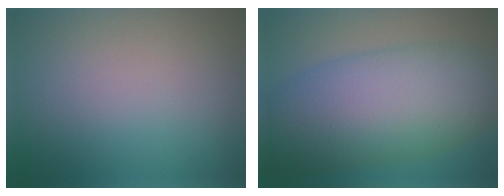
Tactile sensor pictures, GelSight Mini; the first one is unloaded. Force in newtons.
{"total": 11.0, "press": 11.0, "slide": 0.1}